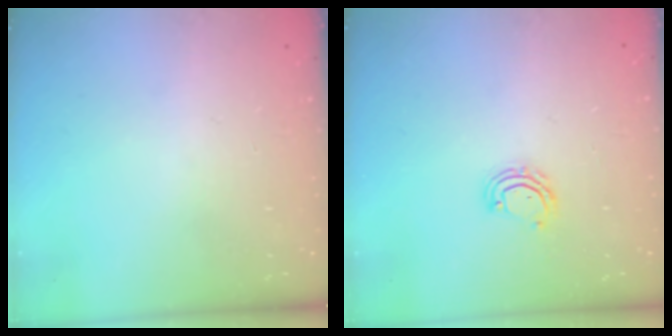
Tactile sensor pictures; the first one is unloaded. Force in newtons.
{"total": 5.0, "press": 4.9, "slide": 0.3}